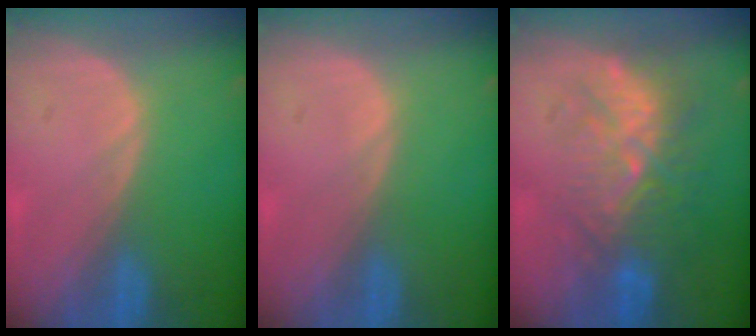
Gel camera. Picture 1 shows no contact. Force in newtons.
{"total": 0.0}
{"total": 9.1, "press": 8.7, "slide": 2.7}